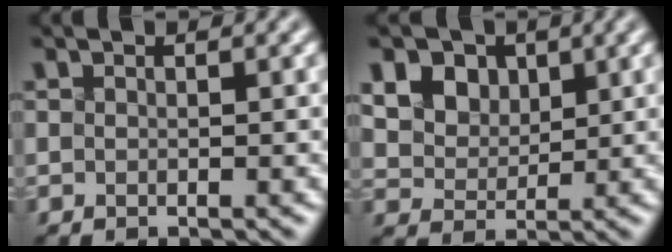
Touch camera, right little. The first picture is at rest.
{"total": 12.1, "force": [6.0, 8.9, 5.6], "torque": [-0.137, 0.034, 0.106]}